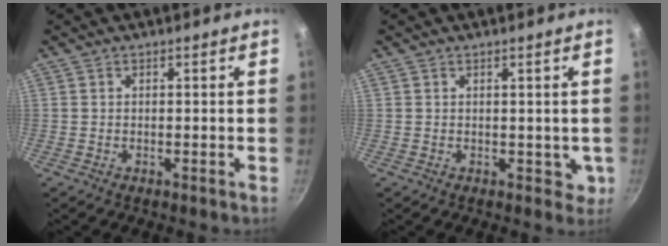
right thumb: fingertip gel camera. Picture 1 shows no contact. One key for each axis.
{"total": 2.6, "fx": 0.4, "fy": 2.0, "fz": 1.6, "tx": -0.010, "ty": 0.001, "tz": 0.010}